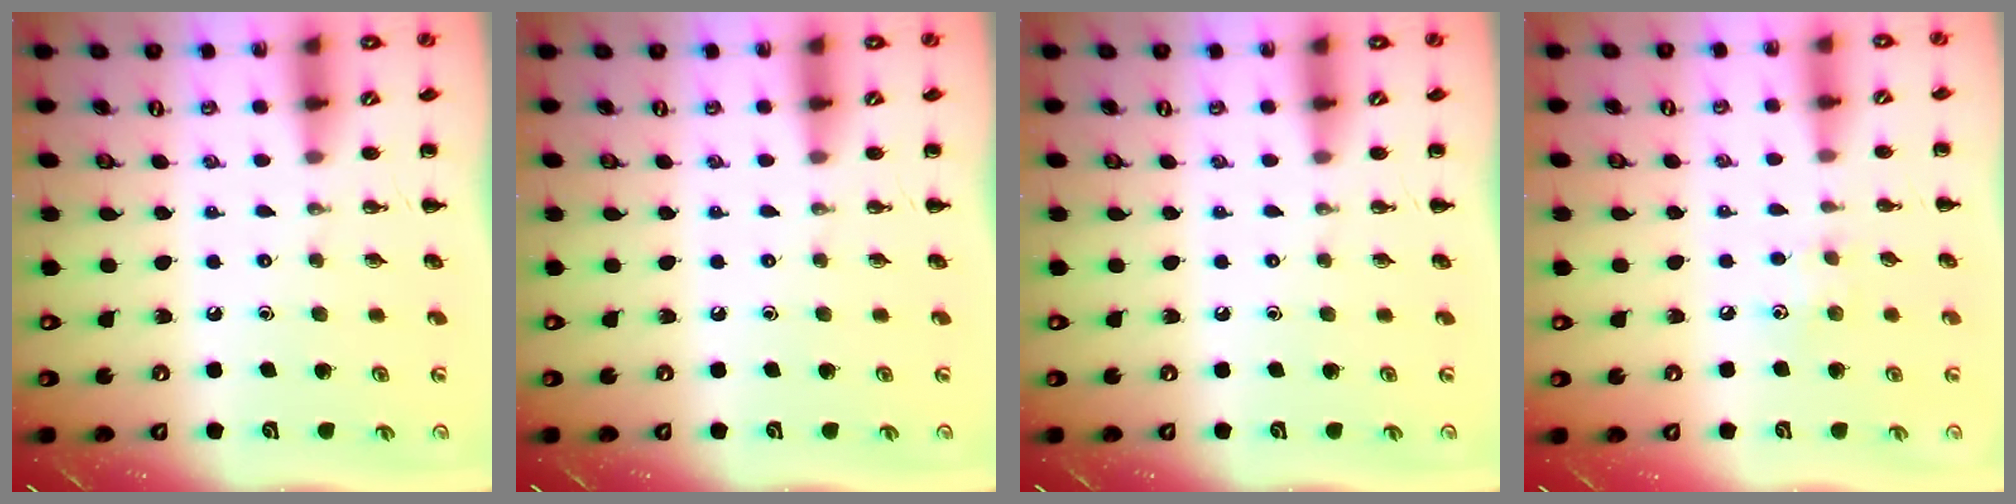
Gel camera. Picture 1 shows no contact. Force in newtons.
{"total": 0.0}
{"total": 0.0}
{"total": 5.2, "press": 5.1, "slide": 1.3}